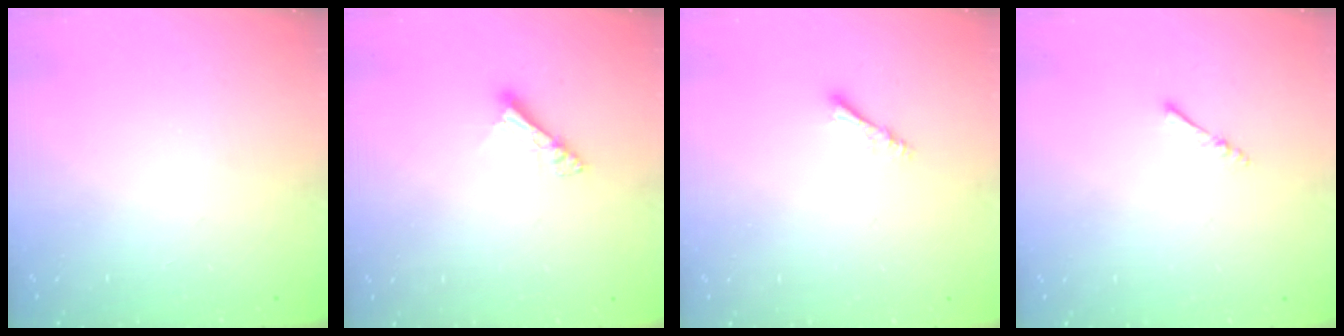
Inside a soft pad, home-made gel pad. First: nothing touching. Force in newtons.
{"total": 5.5, "press": 5.5, "slide": 0.1}
{"total": 3.0, "press": 2.9, "slide": 0.6}
{"total": 2.4, "press": 2.3, "slide": 0.5}